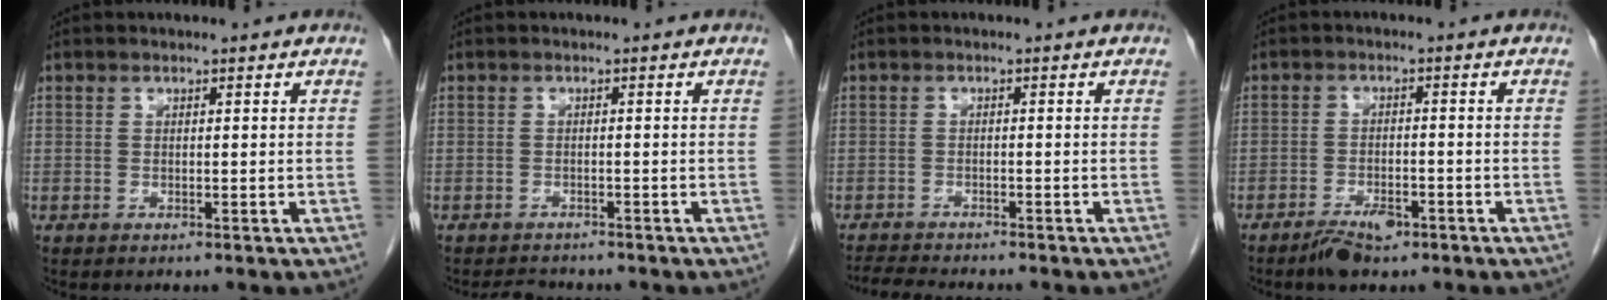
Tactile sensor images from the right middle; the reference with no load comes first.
{"total": 2.6, "force": [-2.4, 0.9, 0.2], "torque": [-0.005, -0.006, -0.038]}
{"total": 5.3, "force": [-4.9, 0.1, 1.9], "torque": [-0.030, -0.014, -0.078]}
{"total": 4.2, "force": [-2.9, 1.6, 2.6], "torque": [-0.047, 0.000, -0.044]}